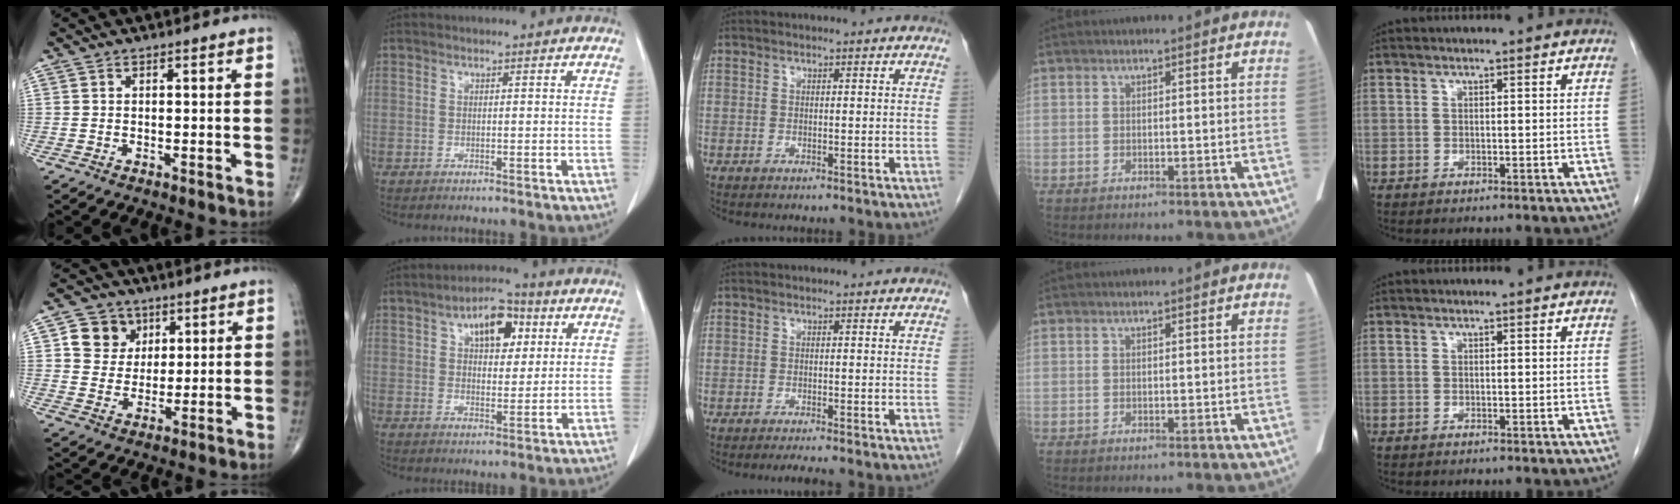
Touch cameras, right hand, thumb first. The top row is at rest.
{"thumb": {"total": 8.1, "force": [3.1, 7.1, 2.3], "torque": [-0.008, -0.009, 0.055]}, "index": {"total": 10.0, "force": [3.9, 5.3, 7.5], "torque": [-0.127, 0.023, 0.064]}, "middle": {"total": 1.9, "force": [-1.6, -0.4, 0.9], "torque": [-0.020, -0.007, -0.026]}}